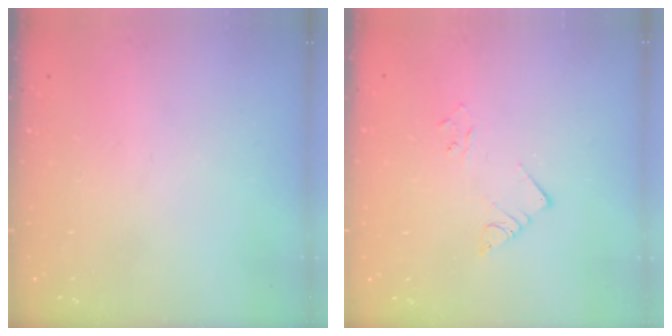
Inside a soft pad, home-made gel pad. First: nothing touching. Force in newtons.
{"total": 3.9, "press": 3.9, "slide": 0.1}